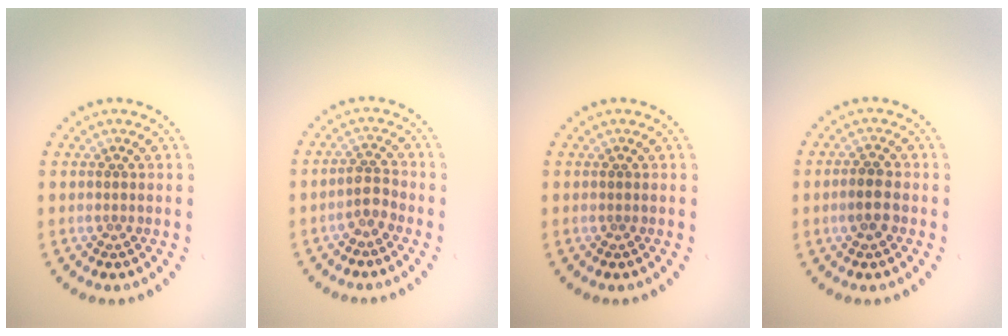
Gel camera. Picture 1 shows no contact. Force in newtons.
{"total": 1.9, "press": 1.6, "slide": 1.0}
{"total": 0.0}
{"total": 2.1, "press": 2.0, "slide": 0.4}